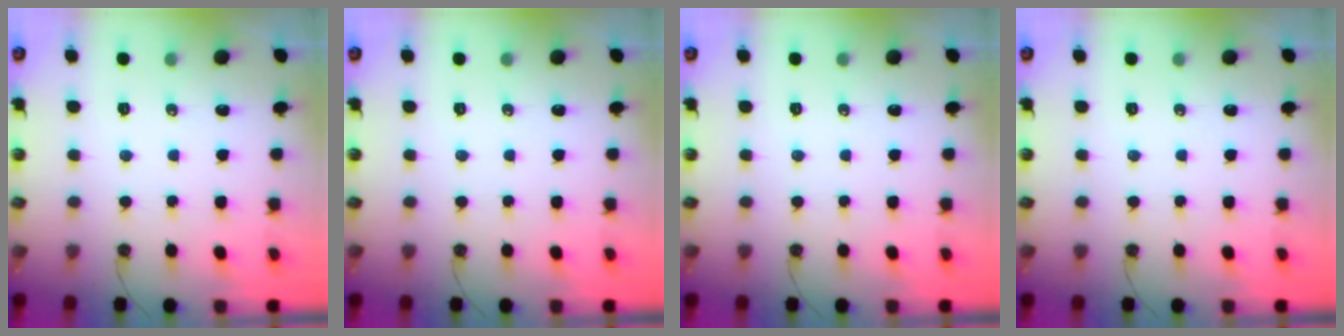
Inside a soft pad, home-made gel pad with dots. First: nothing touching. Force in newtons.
{"total": 0.0}
{"total": 0.0}
{"total": 0.0}